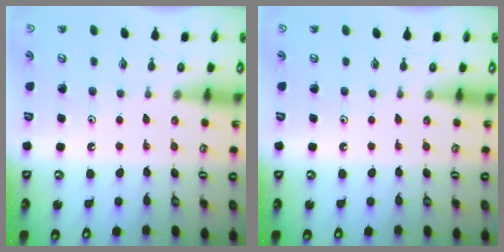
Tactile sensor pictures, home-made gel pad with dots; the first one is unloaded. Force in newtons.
{"total": 0.0}